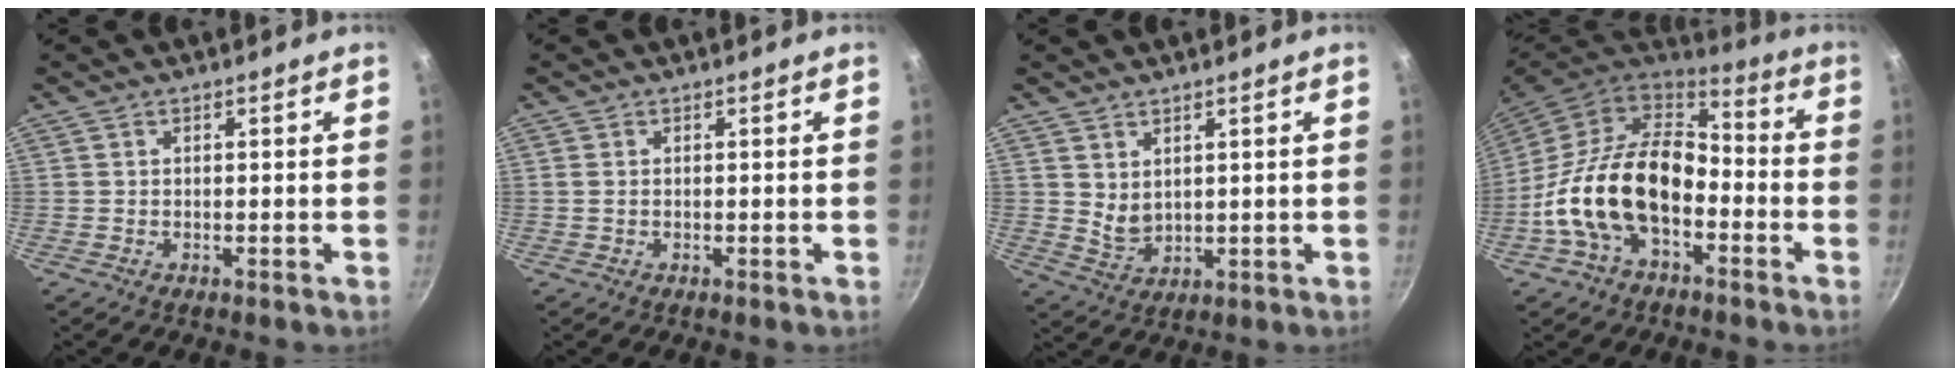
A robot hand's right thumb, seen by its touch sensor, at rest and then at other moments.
{"total": 1.0, "force": [0.2, 0.7, 0.7], "torque": [-0.014, 0.001, 0.002]}
{"total": 3.9, "force": [2.1, 2.4, 2.3], "torque": [-0.035, -0.021, 0.048]}
{"total": 20.4, "force": [-4.9, 12.5, 15.3], "torque": [-0.257, 0.046, -0.098]}